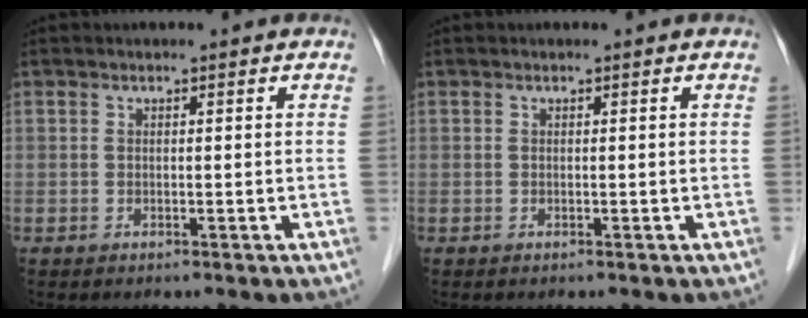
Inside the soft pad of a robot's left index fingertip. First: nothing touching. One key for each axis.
{"total": 0.0}